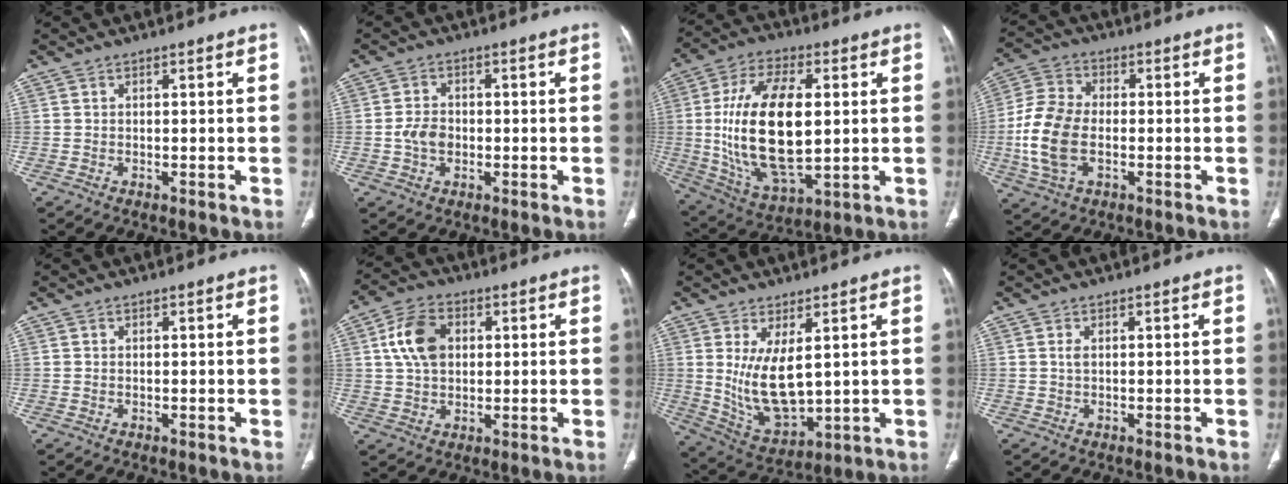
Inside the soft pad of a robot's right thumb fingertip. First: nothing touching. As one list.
[{"total": 4.1, "force": [-0.7, 3.0, 2.7], "torque": [-0.048, 0.008, -0.017]}, {"total": 22.0, "force": [1.3, 10.6, 19.2], "torque": [-0.365, -0.009, 0.032]}, {"total": 12.2, "force": [-2.0, 7.4, 9.5], "torque": [-0.207, 0.011, -0.041]}, {"total": 0.0}, {"total": 9.2, "force": [2.1, 6.4, 6.3], "torque": [-0.106, 0.005, 0.035]}, {"total": 11.3, "force": [2.2, 5.2, 9.8], "torque": [-0.170, -0.028, 0.064]}, {"total": 0.7, "force": [0.1, 0.3, 0.7], "torque": [-0.019, 0.000, 0.003]}]